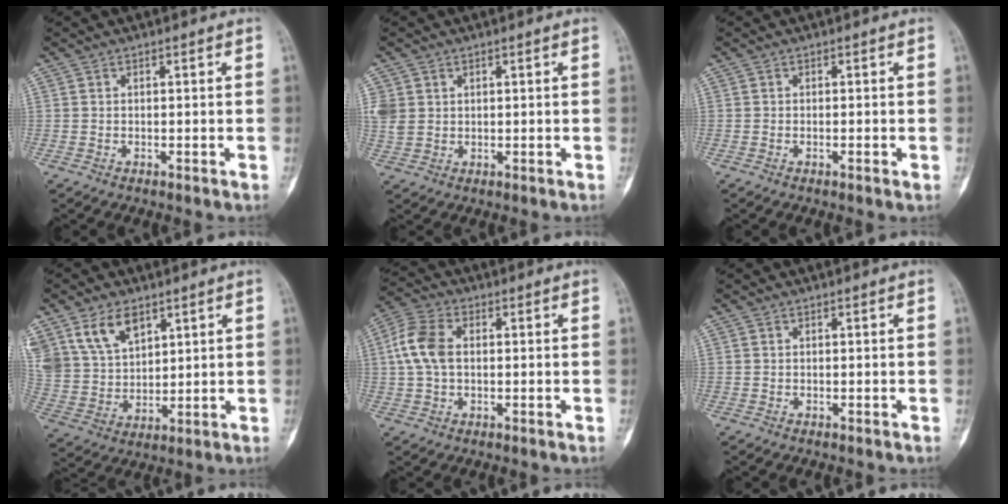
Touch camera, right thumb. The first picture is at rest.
{"total": 4.4, "force": [1.4, 3.8, 1.9], "torque": [-0.039, 0.001, 0.038]}
{"total": 1.0, "force": [-0.4, 0.2, 0.9], "torque": [-0.015, 0.002, -0.005]}
{"total": 11.9, "force": [6.9, 7.4, 6.3], "torque": [-0.104, -0.021, 0.150]}
{"total": 8.2, "force": [0.9, 5.2, 6.3], "torque": [-0.141, 0.018, 0.014]}
{"total": 0.0}